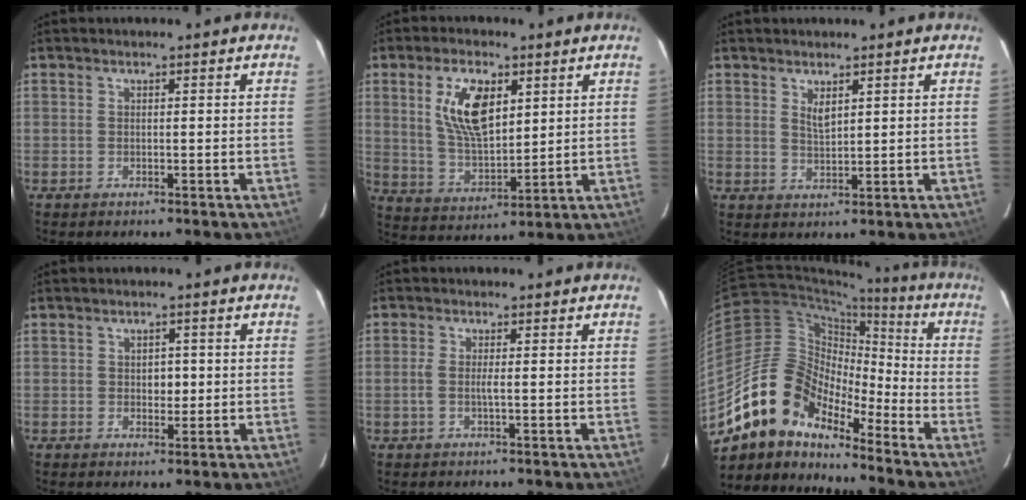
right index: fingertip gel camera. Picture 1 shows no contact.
{"total": 11.9, "force": [4.3, 5.7, 9.5], "torque": [-0.176, 0.005, 0.093]}
{"total": 2.6, "force": [1.5, 0.8, 1.9], "torque": [-0.033, -0.004, 0.029]}
{"total": 2.3, "force": [0.1, 1.8, 1.4], "torque": [-0.017, 0.004, 0.003]}
{"total": 1.8, "force": [-0.4, -0.1, 1.7], "torque": [-0.036, -0.002, -0.009]}
{"total": 14.6, "force": [-12.0, 6.4, 5.3], "torque": [-0.095, 0.021, -0.234]}